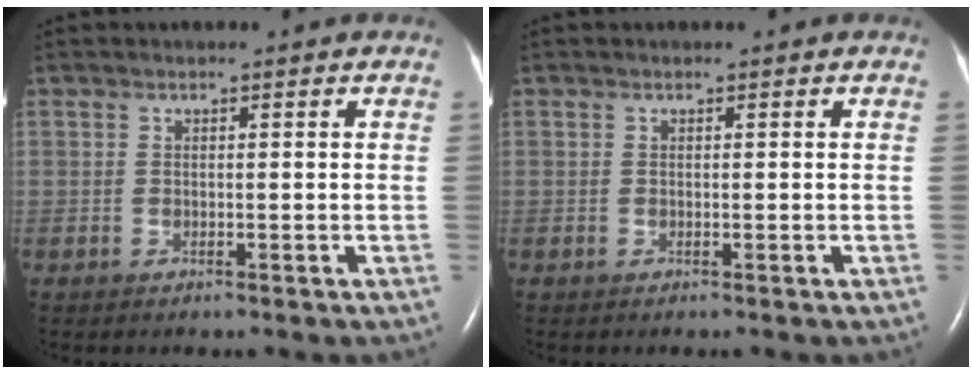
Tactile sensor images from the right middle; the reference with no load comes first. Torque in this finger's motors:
{"motor_torque": [0.00, 0.00, 0.00, 0.01]}